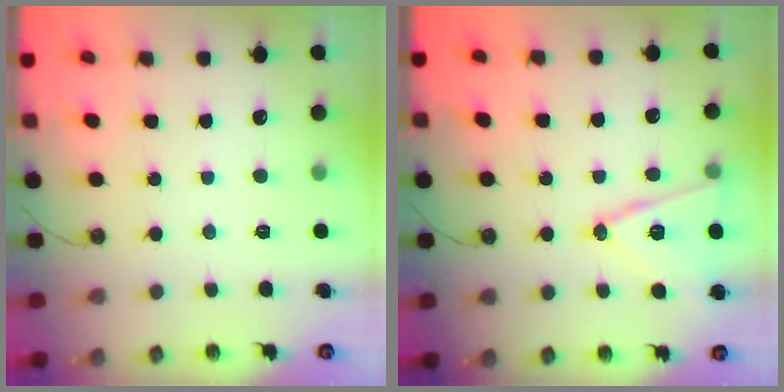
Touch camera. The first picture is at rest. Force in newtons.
{"total": 13.7, "press": 13.3, "slide": 3.5}